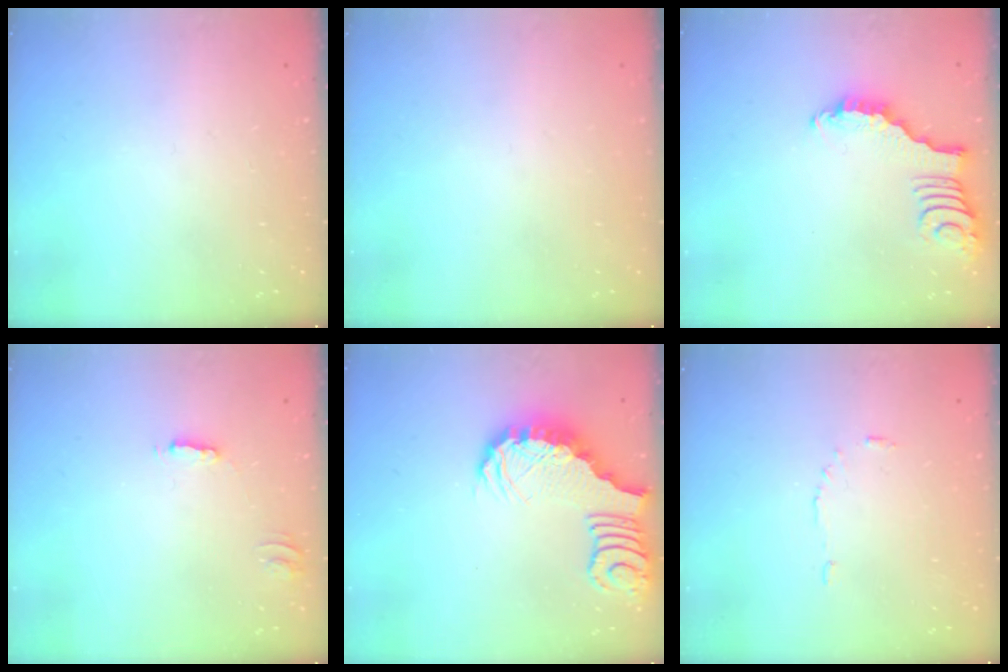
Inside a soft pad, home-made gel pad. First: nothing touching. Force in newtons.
{"total": 0.0}
{"total": 2.3, "press": 2.3, "slide": 0.3}
{"total": 2.3, "press": 2.3, "slide": 0.2}
{"total": 2.6, "press": 2.5, "slide": 0.5}
{"total": 3.4, "press": 3.4, "slide": 0.4}